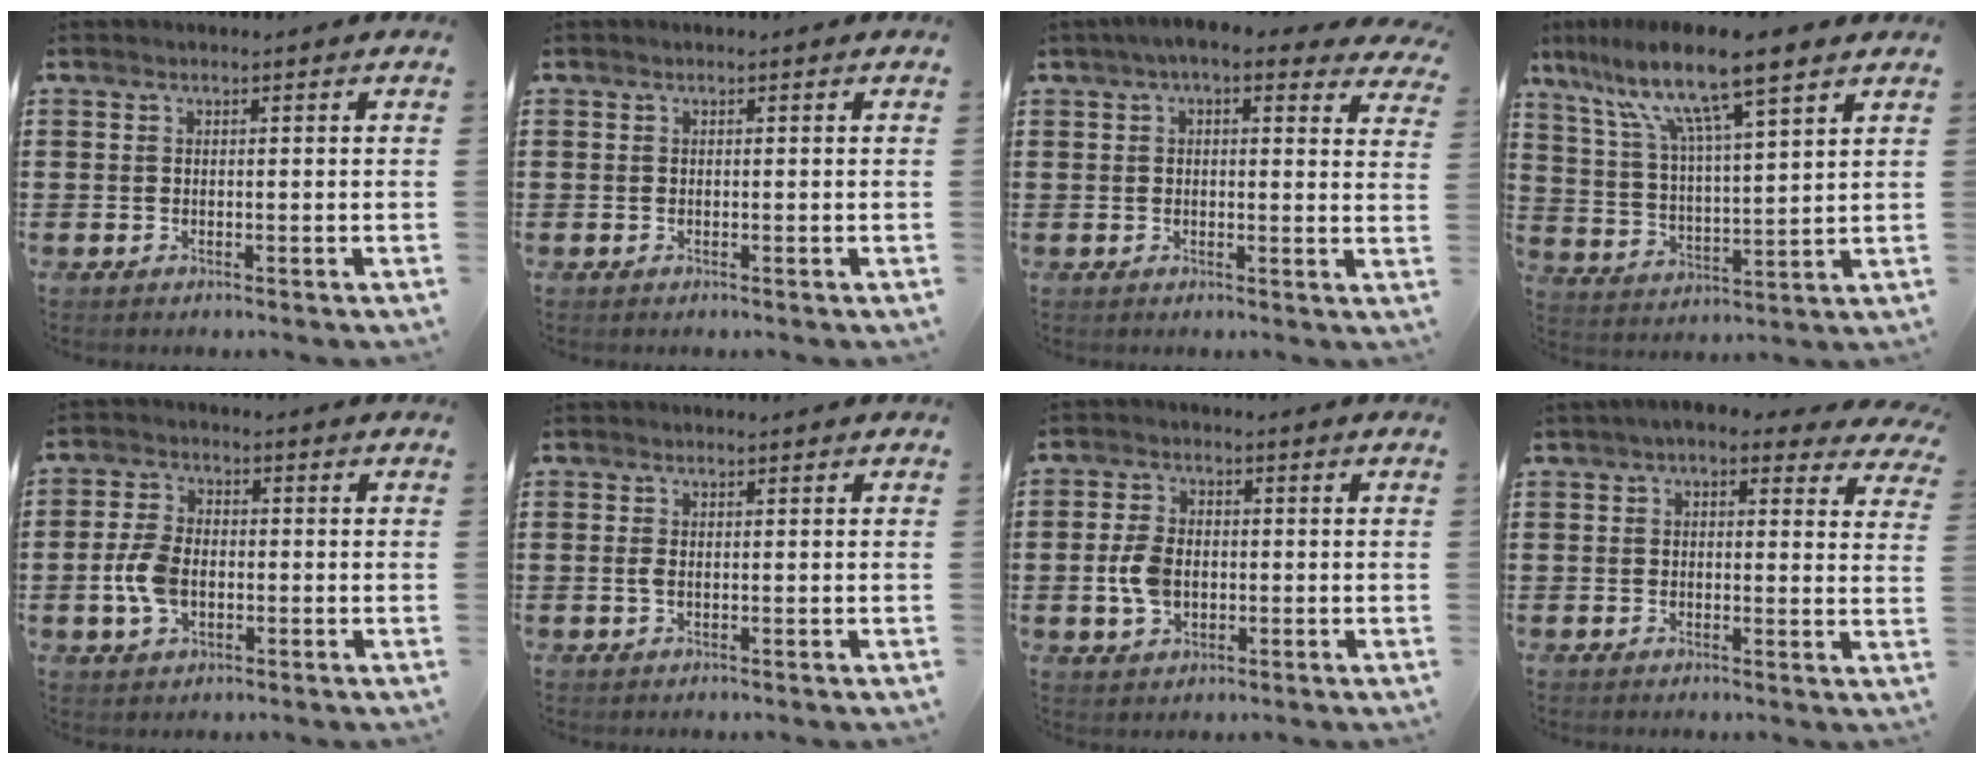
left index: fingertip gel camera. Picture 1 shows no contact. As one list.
[{"total": 0.0}, {"total": 4.9, "force": [3.6, 1.0, 3.1], "torque": [-0.071, -0.001, 0.065]}, {"total": 11.5, "force": [8.4, 0.9, 7.9], "torque": [-0.179, -0.035, 0.137]}, {"total": 6.5, "force": [-1.1, 4.1, 4.9], "torque": [-0.122, 0.001, -0.028]}, {"total": 1.1, "force": [-0.1, 0.5, 0.9], "torque": [-0.020, 0.002, -0.003]}, {"total": 5.6, "force": [-0.6, 3.8, 4.1], "torque": [-0.107, 0.002, -0.019]}, {"total": 4.0, "force": [3.0, 1.3, 2.4], "torque": [-0.055, -0.002, 0.053]}]